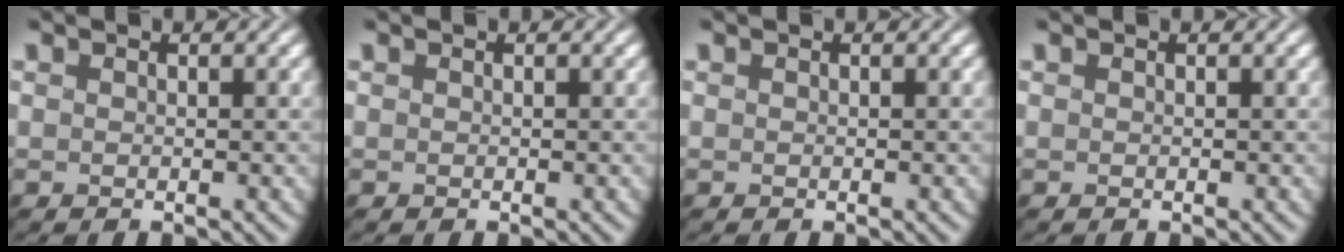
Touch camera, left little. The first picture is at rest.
{"total": 0.0}
{"total": 0.0}
{"total": 0.0}